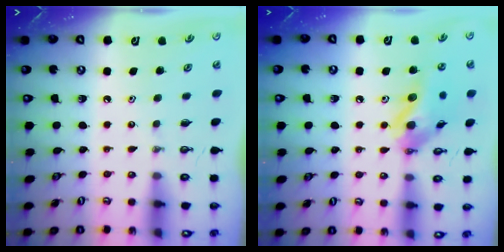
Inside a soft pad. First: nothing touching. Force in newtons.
{"total": 14.3, "press": 14.2, "slide": 1.8}